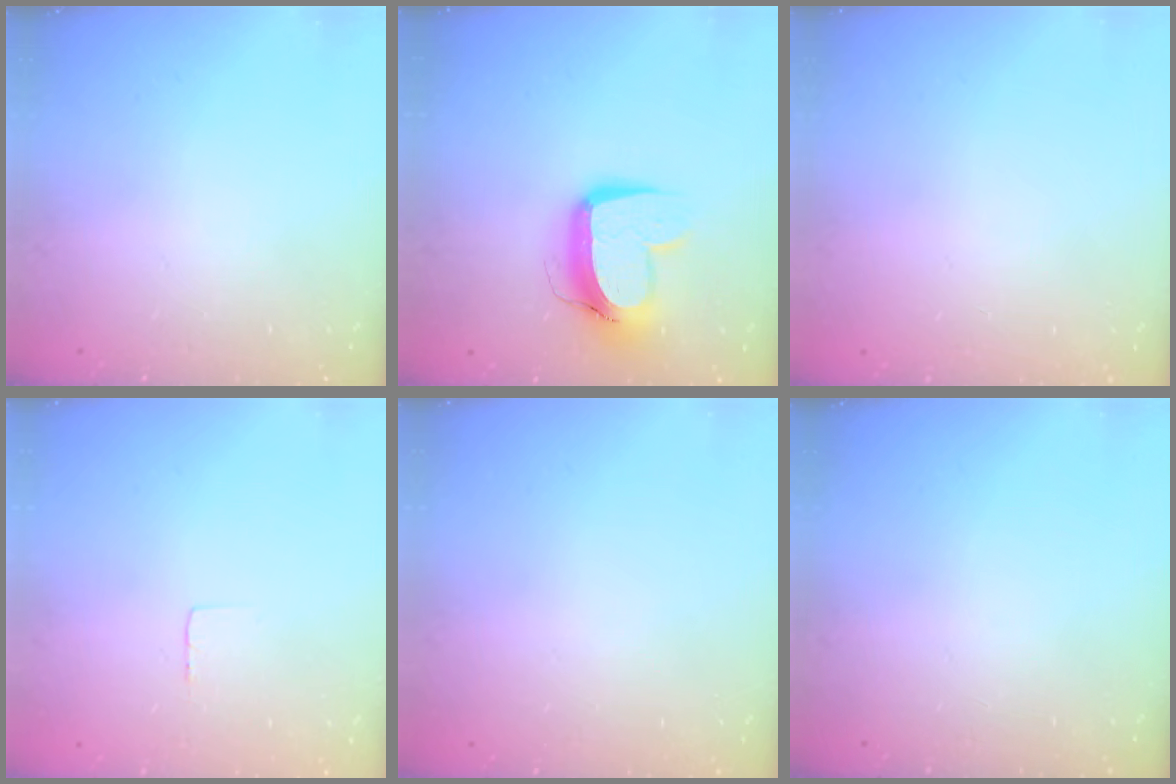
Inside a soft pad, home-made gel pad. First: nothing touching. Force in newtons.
{"total": 13.1, "press": 13.0, "slide": 1.6}
{"total": 0.0}
{"total": 2.3, "press": 2.3, "slide": 0.1}
{"total": 0.0}
{"total": 0.0}